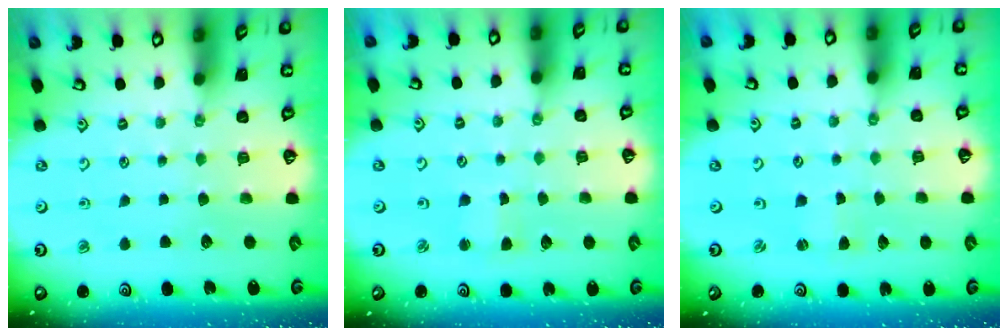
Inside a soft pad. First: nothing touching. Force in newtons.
{"total": 2.3, "press": 2.3, "slide": 0.3}
{"total": 1.4, "press": 1.4, "slide": 0.3}